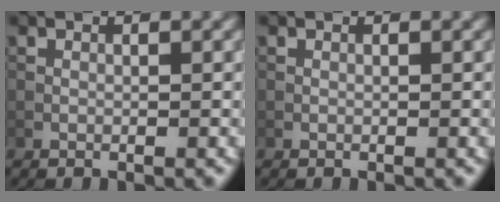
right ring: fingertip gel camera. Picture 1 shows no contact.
{"total": 0.0}